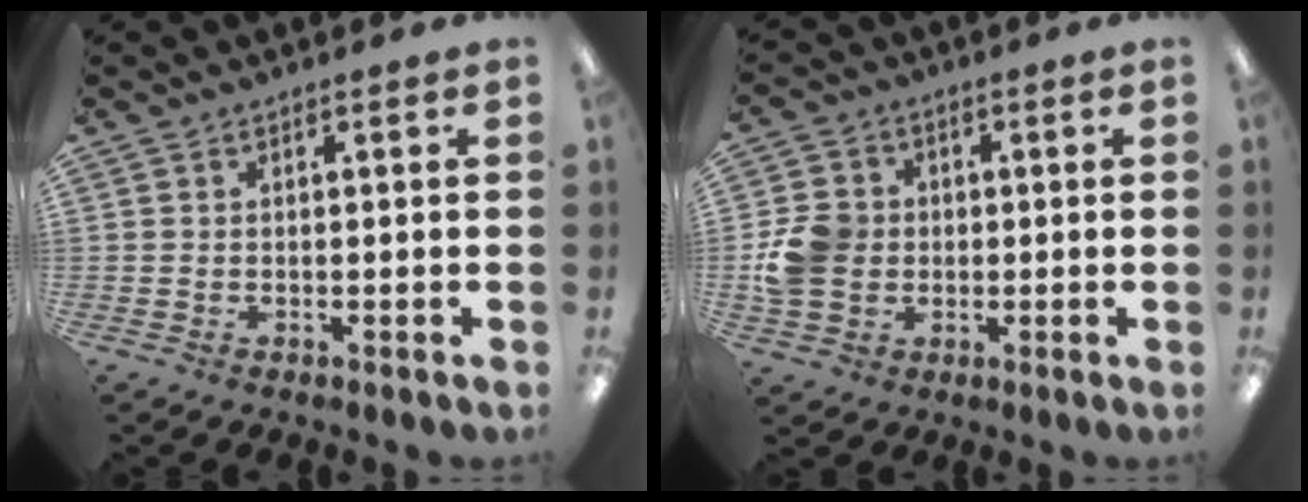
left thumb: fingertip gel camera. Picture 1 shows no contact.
{"total": 8.7, "force": [-0.3, 7.7, 3.9], "torque": [-0.069, 0.015, -0.003]}